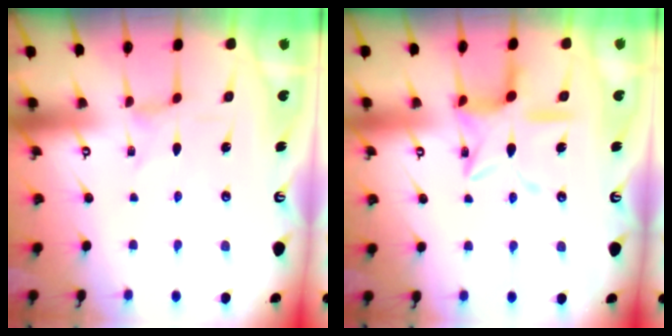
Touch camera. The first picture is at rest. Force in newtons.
{"total": 12.6, "press": 12.5, "slide": 0.9}